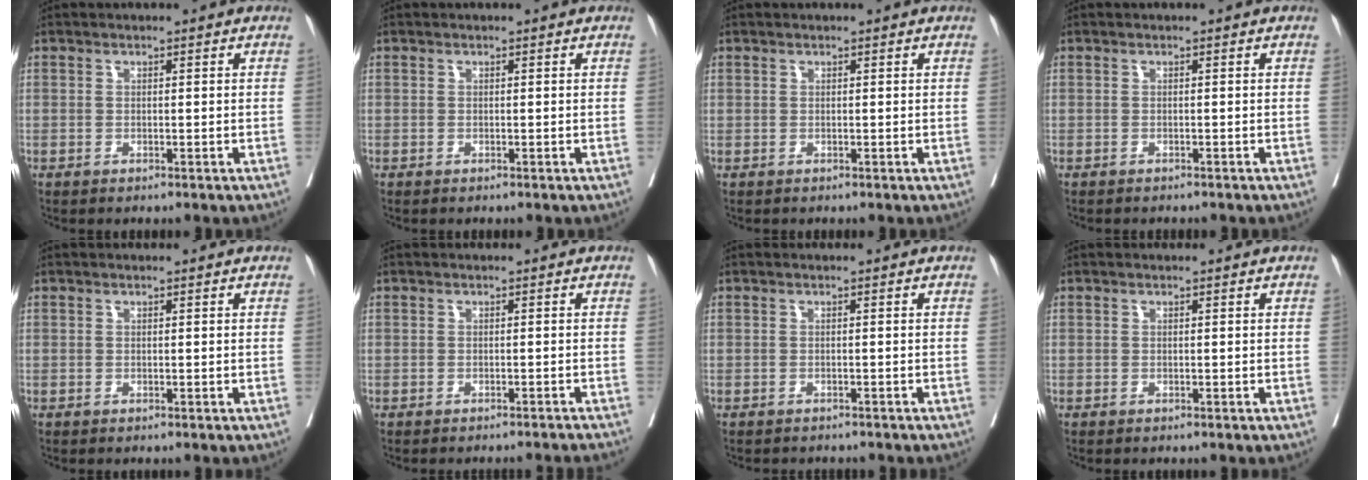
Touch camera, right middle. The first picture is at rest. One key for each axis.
{"total": 0.0}
{"total": 0.8, "fx": -0.6, "fy": 0.4, "fz": -0.2, "tx": -0.011, "ty": -0.003, "tz": -0.012}
{"total": 2.1, "fx": -2.0, "fy": 0.5, "fz": 0.7, "tx": -0.020, "ty": -0.006, "tz": -0.024}
{"total": 0.0}
{"total": 5.3, "fx": -5.1, "fy": -1.0, "fz": 1.1, "tx": -0.010, "ty": -0.018, "tz": -0.056}
{"total": 4.3, "fx": -4.0, "fy": 1.2, "fz": 1.0, "tx": -0.017, "ty": -0.004, "tz": -0.047}
{"total": 0.0}